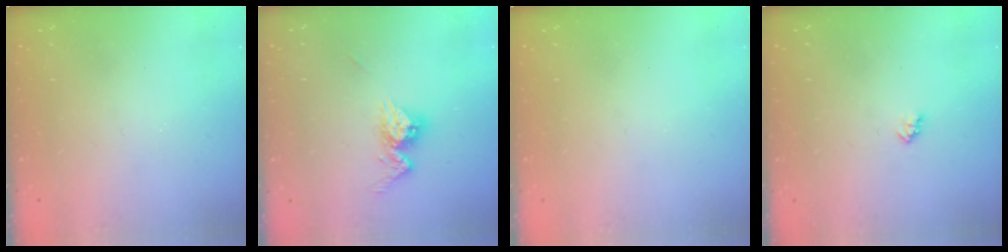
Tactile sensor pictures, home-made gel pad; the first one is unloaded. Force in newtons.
{"total": 9.4, "press": 9.4, "slide": 0.8}
{"total": 0.0}
{"total": 2.0, "press": 2.0, "slide": 0.3}